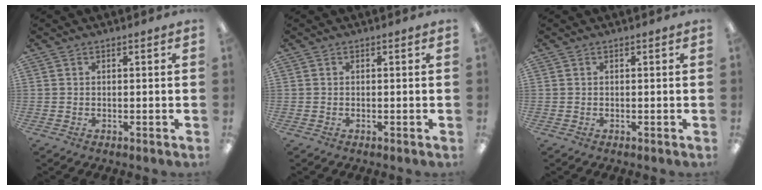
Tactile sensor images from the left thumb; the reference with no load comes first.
{"total": 0.0}
{"total": 0.0}